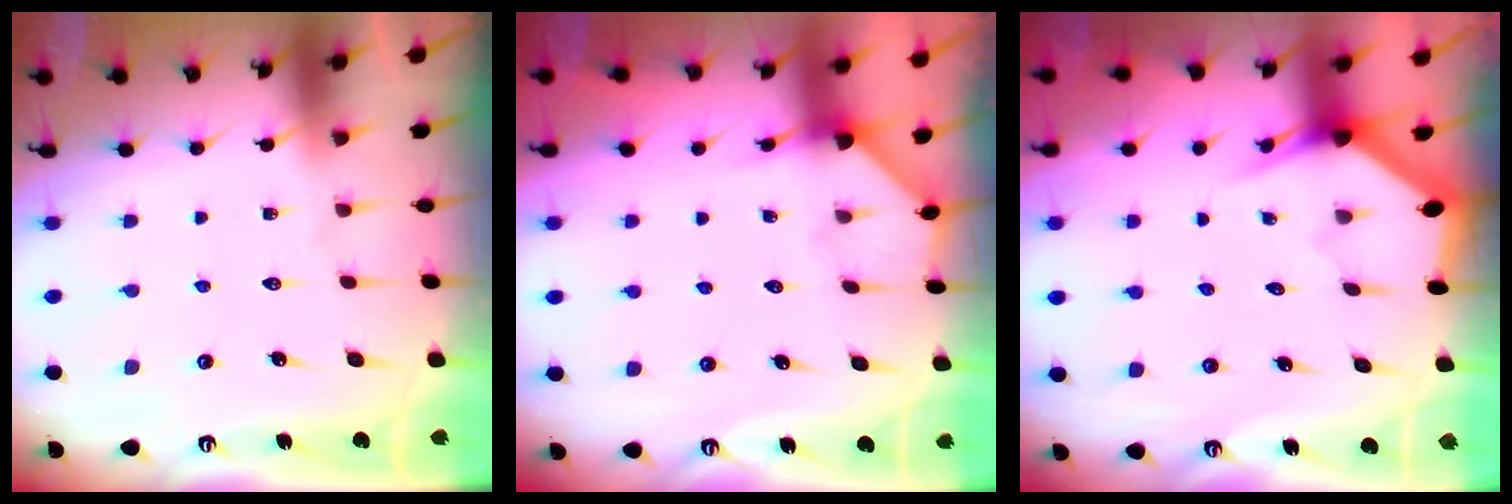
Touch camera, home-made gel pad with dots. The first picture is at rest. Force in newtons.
{"total": 2.9, "press": 2.9, "slide": 0.2}
{"total": 3.1, "press": 3.1, "slide": 0.2}